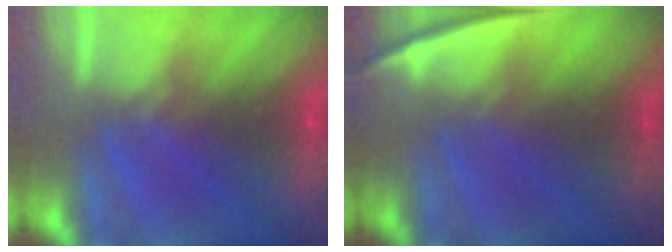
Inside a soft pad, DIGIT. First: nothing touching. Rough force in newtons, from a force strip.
{"total": 2.4}